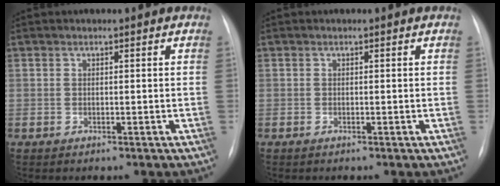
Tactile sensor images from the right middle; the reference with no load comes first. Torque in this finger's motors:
{"motor_torque": [-0.11, 0.01, 0.07, 0.02]}